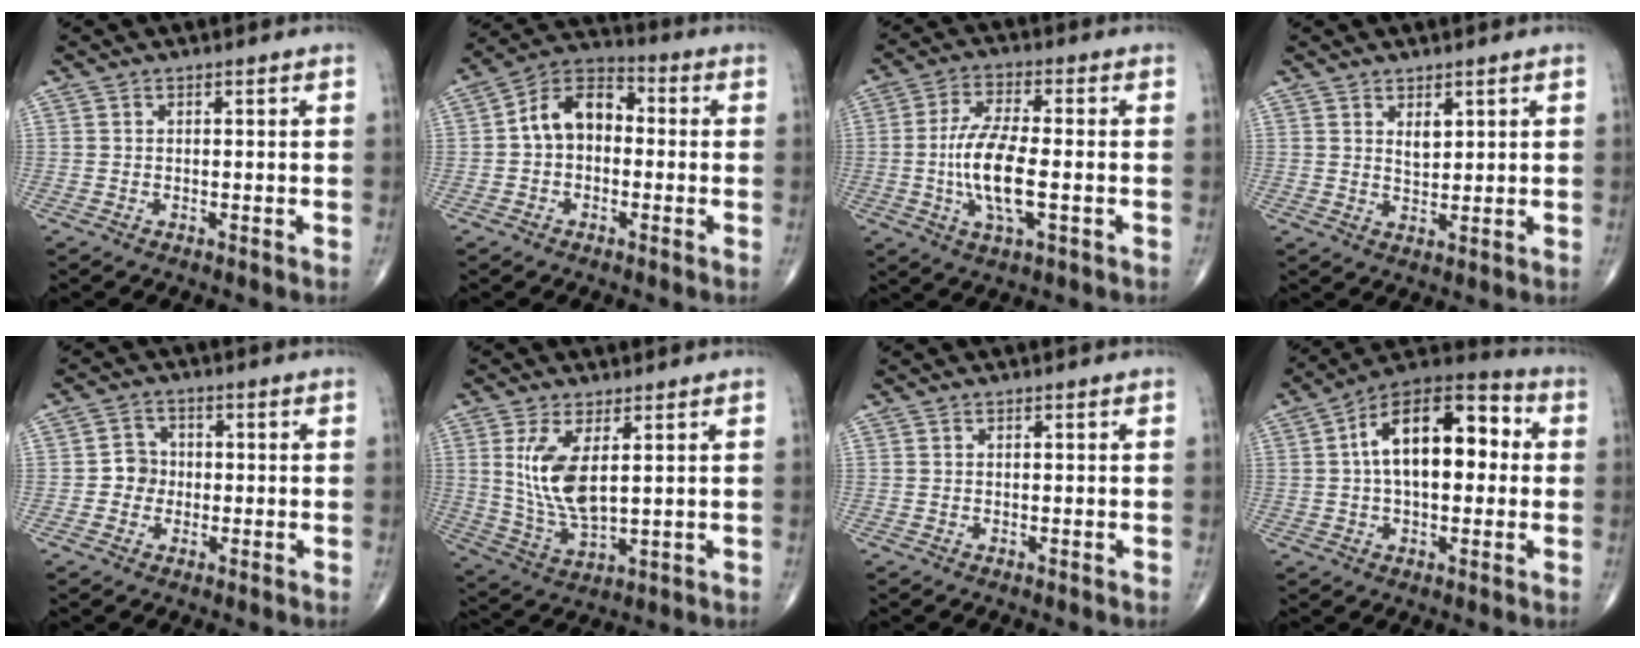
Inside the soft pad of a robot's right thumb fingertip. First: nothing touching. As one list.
[{"total": 10.2, "force": [0.0, 7.1, 7.3], "torque": [-0.103, 0.036, -0.018]}, {"total": 11.4, "force": [-1.6, 3.9, 10.6], "torque": [-0.219, 0.005, -0.031]}, {"total": 3.1, "force": [1.6, 1.6, 2.1], "torque": [-0.024, -0.016, 0.032]}, {"total": 3.9, "force": [-0.5, 3.6, 1.3], "torque": [0.001, 0.010, -0.018]}, {"total": 10.3, "force": [2.7, 4.2, 9.0], "torque": [-0.184, -0.023, 0.067]}, {"total": 0.0}, {"total": 18.0, "force": [2.5, 9.6, 15.0], "torque": [-0.216, 0.039, 0.030]}]